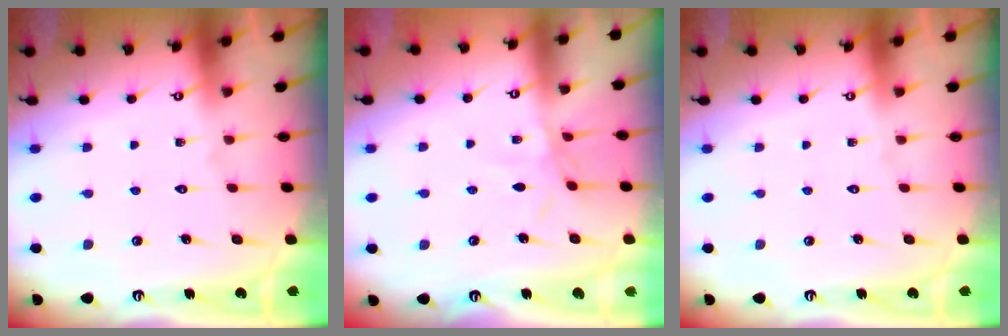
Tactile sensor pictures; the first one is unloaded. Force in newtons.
{"total": 3.0, "press": 3.0, "slide": 0.1}
{"total": 0.0}